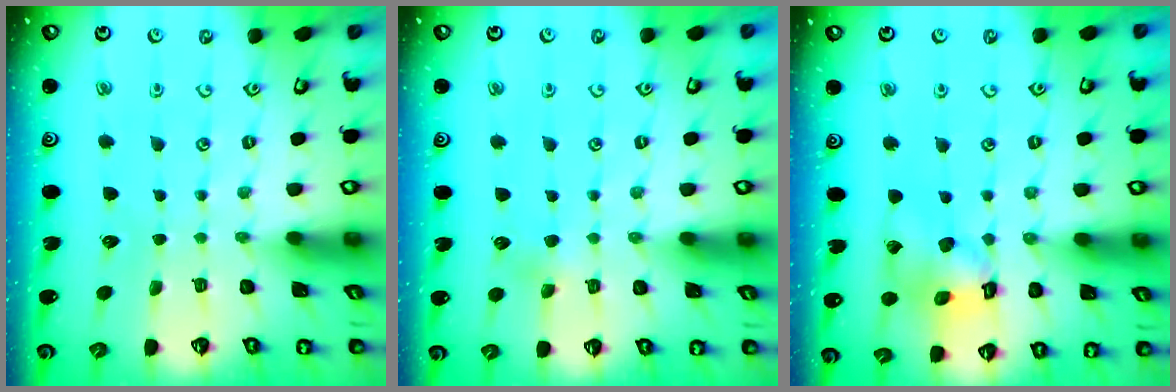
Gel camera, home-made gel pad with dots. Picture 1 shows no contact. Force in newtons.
{"total": 3.6, "press": 3.6, "slide": 0.5}
{"total": 14.1, "press": 13.9, "slide": 2.0}